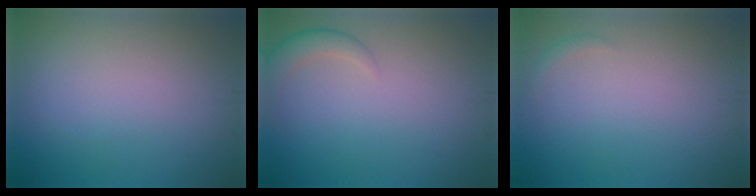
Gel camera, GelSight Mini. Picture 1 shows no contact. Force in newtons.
{"total": 2.0, "press": 2.0, "slide": 0.1}
{"total": 0.6, "press": 0.6, "slide": 0.1}